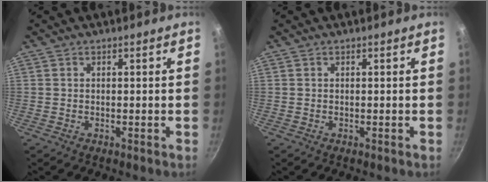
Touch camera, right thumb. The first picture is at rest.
{"total": 0.0}